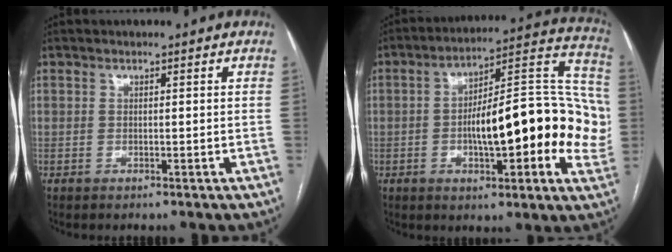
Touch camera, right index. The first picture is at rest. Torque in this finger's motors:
{"motor_torque": [2.14, 0.00, 1.05, 0.21]}